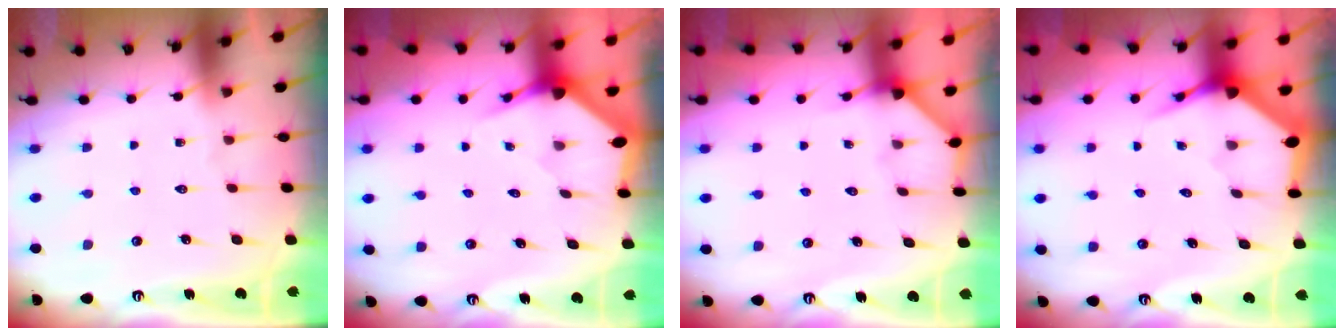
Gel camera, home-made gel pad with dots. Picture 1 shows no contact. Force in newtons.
{"total": 2.9, "press": 2.9, "slide": 0.2}
{"total": 2.5, "press": 2.5, "slide": 0.4}
{"total": 3.7, "press": 3.6, "slide": 0.5}